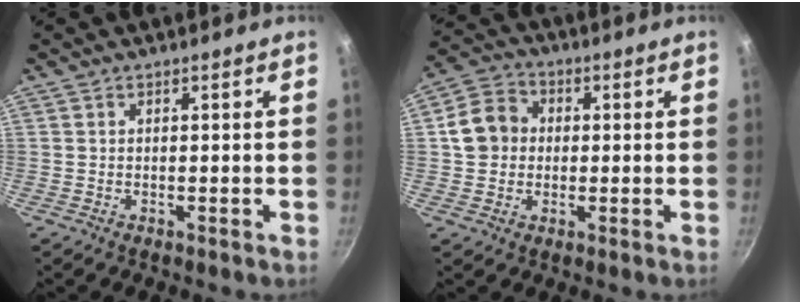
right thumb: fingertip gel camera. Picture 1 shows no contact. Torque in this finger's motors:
{"motor_torque": [-0.40, 0.45, 0.08, -0.23, 0.17]}